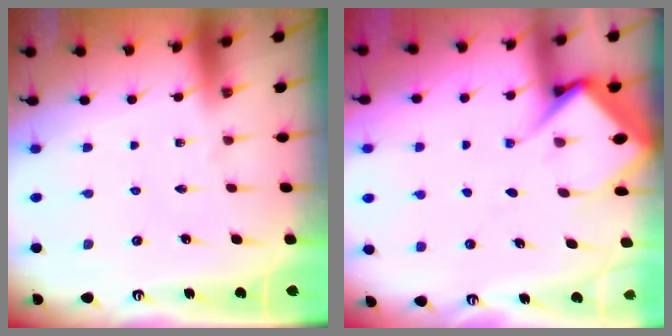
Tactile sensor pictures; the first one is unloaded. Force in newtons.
{"total": 9.0, "press": 8.9, "slide": 1.2}